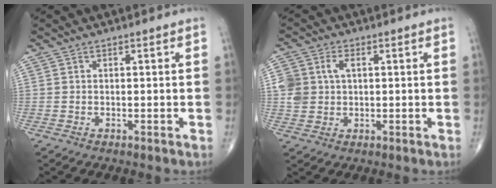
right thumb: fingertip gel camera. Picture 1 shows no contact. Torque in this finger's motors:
{"motor_torque": [-0.17, 0.24, 0.65, 0.10, 0.01]}